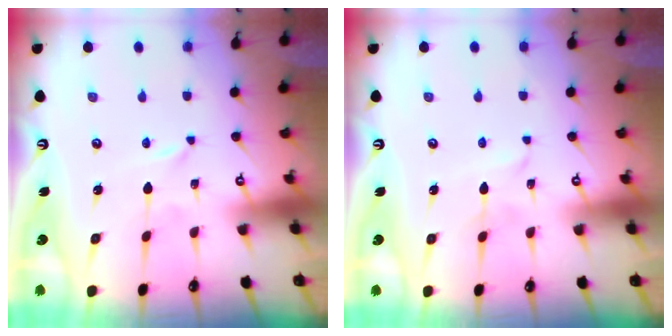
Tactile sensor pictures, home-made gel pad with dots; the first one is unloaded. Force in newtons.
{"total": 2.1, "press": 2.1, "slide": 0.2}